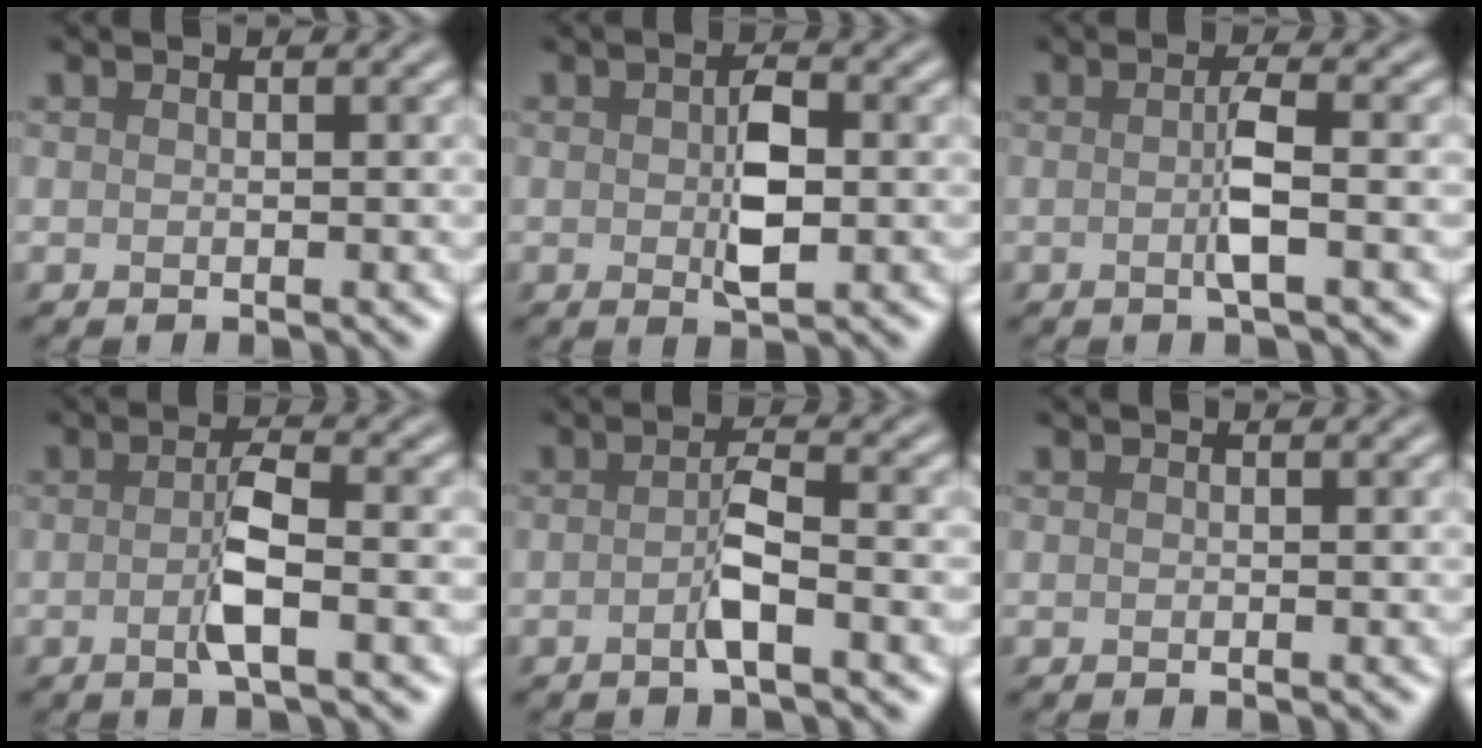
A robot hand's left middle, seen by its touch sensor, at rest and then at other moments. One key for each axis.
{"total": 3.4, "fx": 0.0, "fy": 1.6, "fz": 3.0, "tx": -0.056, "ty": -0.003, "tz": -0.001}
{"total": 2.3, "fx": -0.2, "fy": 0.2, "fz": 2.3, "tx": -0.048, "ty": -0.004, "tz": -0.008}
{"total": 3.2, "fx": -0.6, "fy": 0.5, "fz": 3.1, "tx": -0.060, "ty": 0.000, "tz": -0.018}
{"total": 2.6, "fx": -0.8, "fy": 0.3, "fz": 2.4, "tx": -0.047, "ty": 0.005, "tz": -0.021}
{"total": 0.0}